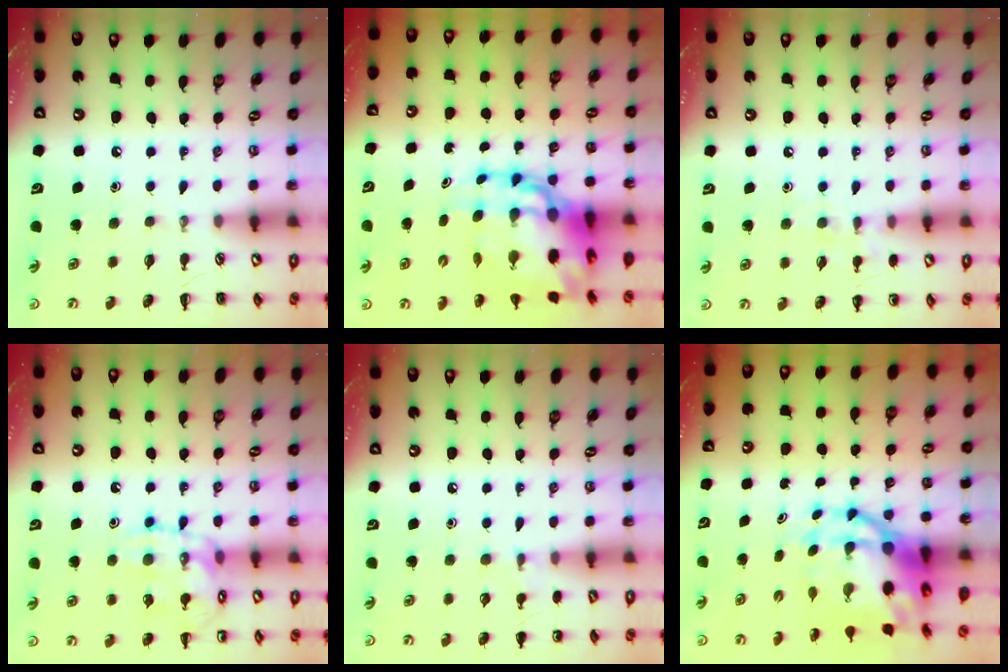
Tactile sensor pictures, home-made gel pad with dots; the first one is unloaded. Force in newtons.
{"total": 18.9, "press": 18.1, "slide": 5.4}
{"total": 6.5, "press": 6.4, "slide": 1.3}
{"total": 13.6, "press": 13.6, "slide": 1.1}
{"total": 6.4, "press": 6.0, "slide": 2.1}
{"total": 11.5, "press": 11.1, "slide": 3.2}